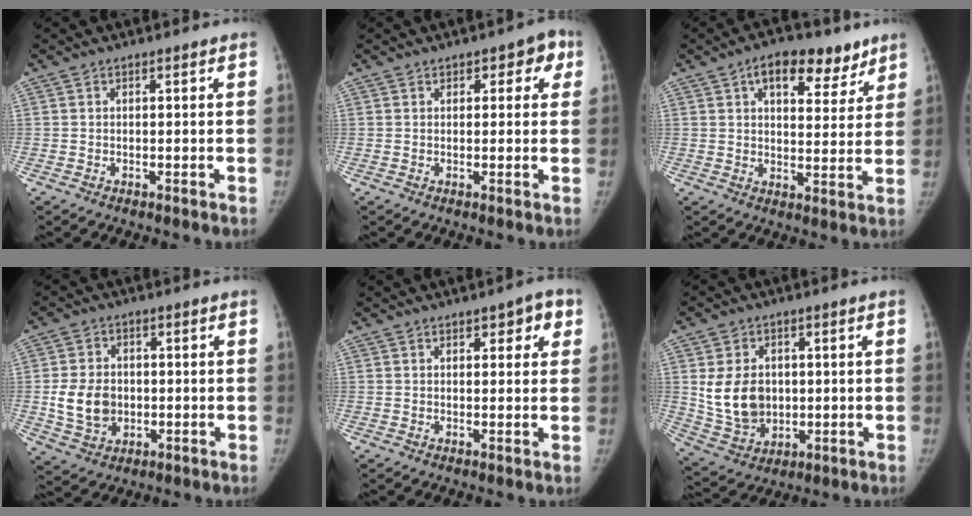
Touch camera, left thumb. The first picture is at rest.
{"total": 4.3, "force": [1.8, 2.6, 3.0], "torque": [0.000, 0.001, 0.013]}
{"total": 12.1, "force": [7.0, 6.4, 7.5], "torque": [-0.068, -0.021, 0.100]}
{"total": 9.0, "force": [-0.7, 7.2, 5.4], "torque": [-0.078, 0.002, -0.004]}
{"total": 4.6, "force": [2.2, 2.1, 3.5], "torque": [-0.018, -0.005, 0.022]}
{"total": 11.5, "force": [1.0, 9.1, 7.0], "torque": [-0.094, -0.010, 0.038]}